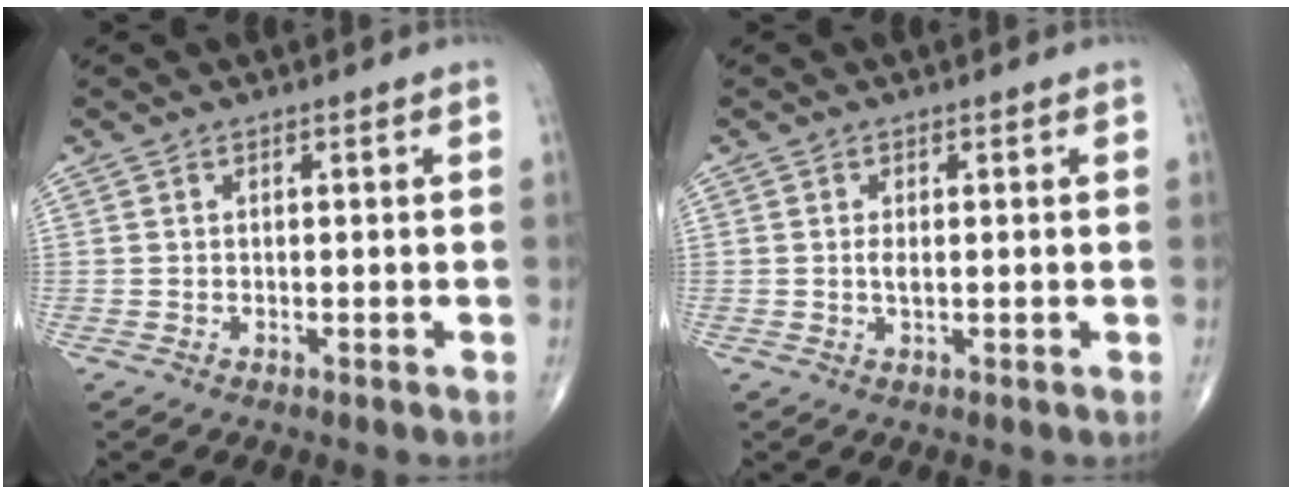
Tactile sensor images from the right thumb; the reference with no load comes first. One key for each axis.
{"total": 1.5, "fx": 0.1, "fy": 0.6, "fz": 1.4, "tx": -0.031, "ty": -0.003, "tz": 0.001}